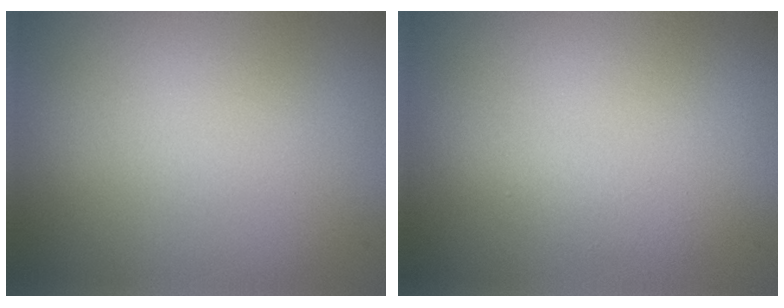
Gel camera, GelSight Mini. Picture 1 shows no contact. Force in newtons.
{"total": 1.0, "press": 1.0, "slide": 0.0}